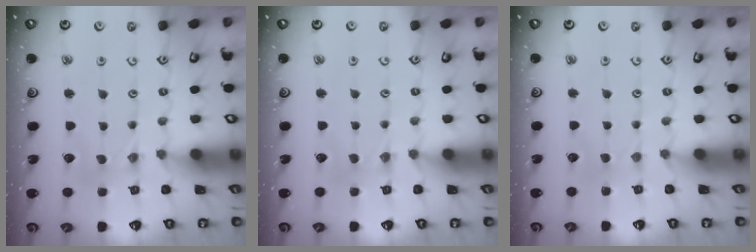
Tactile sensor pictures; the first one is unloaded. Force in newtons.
{"total": 2.1, "press": 2.1, "slide": 0.3}
{"total": 1.5, "press": 1.5, "slide": 0.3}